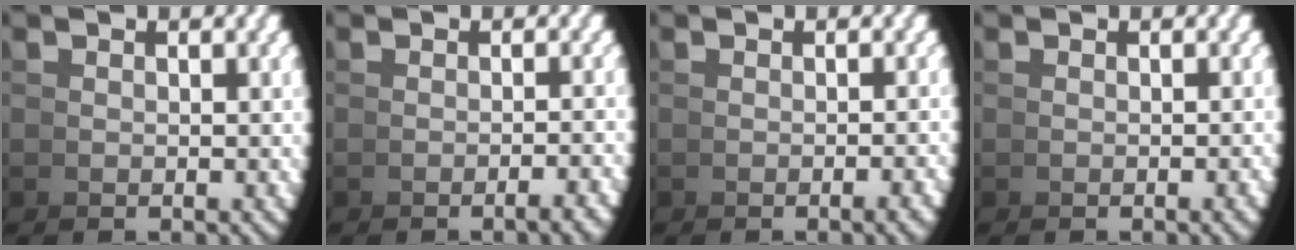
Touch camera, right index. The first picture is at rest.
{"total": 2.0, "force": [-1.1, 0.5, 1.6], "torque": [-0.009, 0.016, -0.025]}
{"total": 1.6, "force": [-0.7, 0.4, 1.4], "torque": [-0.010, 0.013, -0.016]}
{"total": 0.9, "force": [-0.3, 0.3, 0.8], "torque": [-0.007, 0.008, -0.009]}